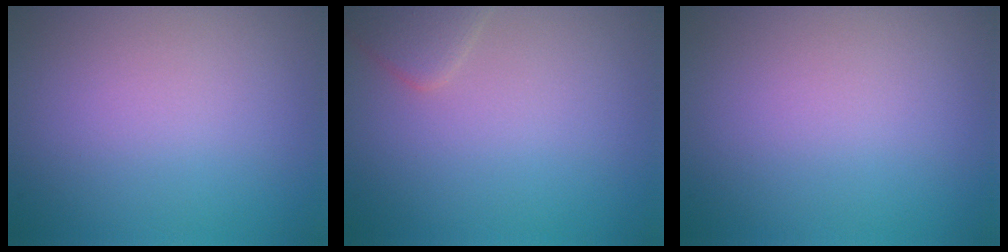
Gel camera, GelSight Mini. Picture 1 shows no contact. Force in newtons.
{"total": 2.2, "press": 2.2, "slide": 0.1}
{"total": 0.0}